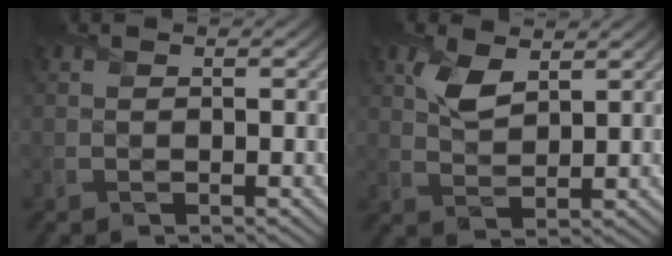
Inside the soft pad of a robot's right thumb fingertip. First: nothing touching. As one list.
[{"total": 4.1, "force": [2.4, 1.9, 2.8], "torque": [-0.070, 0.000, 0.046]}]